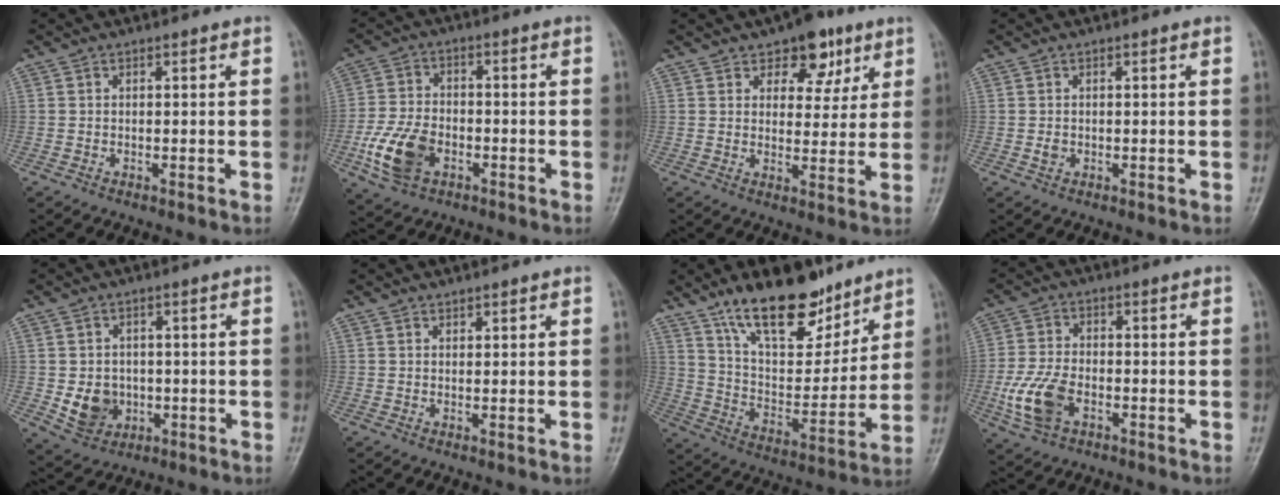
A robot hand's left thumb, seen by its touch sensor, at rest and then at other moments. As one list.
[{"total": 10.3, "force": [-3.7, 6.7, 6.8], "torque": [-0.133, 0.012, -0.070]}, {"total": 8.7, "force": [5.0, 5.2, 4.8], "torque": [-0.026, -0.020, 0.070]}, {"total": 1.1, "force": [-0.2, 1.0, 0.6], "torque": [-0.007, 0.001, -0.001]}, {"total": 6.9, "force": [-1.1, 5.9, 3.4], "torque": [-0.030, 0.003, -0.007]}, {"total": 0.7, "force": [0.6, 0.3, 0.1], "torque": [0.004, -0.005, 0.008]}, {"total": 18.9, "force": [13.3, 8.1, 10.7], "torque": [-0.121, -0.080, 0.232]}, {"total": 9.2, "force": [-3.1, 5.6, 6.6], "torque": [-0.139, 0.008, -0.060]}]